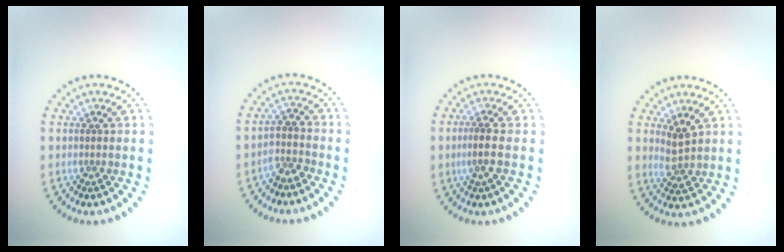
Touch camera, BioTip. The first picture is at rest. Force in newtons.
{"total": 2.0, "press": 1.5, "slide": 1.2}
{"total": 1.8, "press": 1.5, "slide": 1.0}
{"total": 2.1, "press": 1.9, "slide": 0.8}